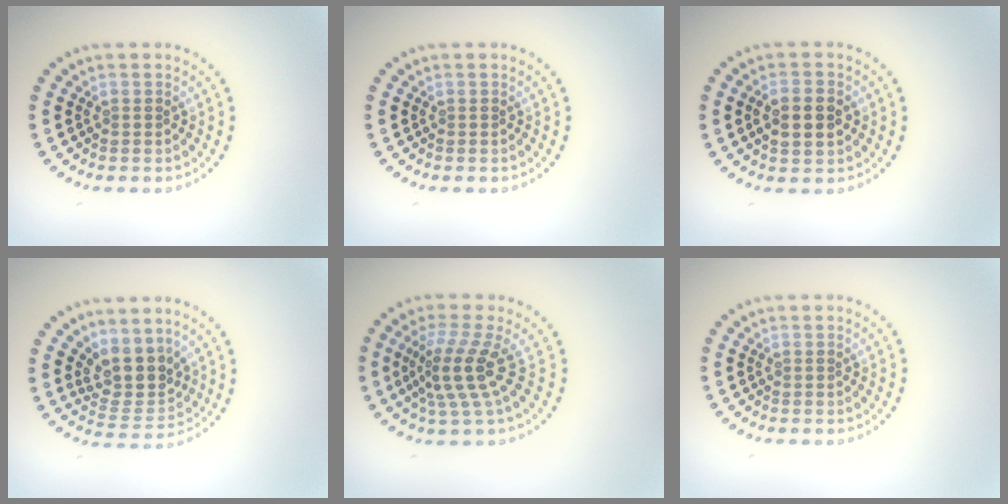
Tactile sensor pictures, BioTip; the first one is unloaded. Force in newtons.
{"total": 0.0}
{"total": 3.2, "press": 3.2, "slide": 0.1}
{"total": 3.9, "press": 3.1, "slide": 2.3}
{"total": 3.8, "press": 2.7, "slide": 2.7}
{"total": 0.0}